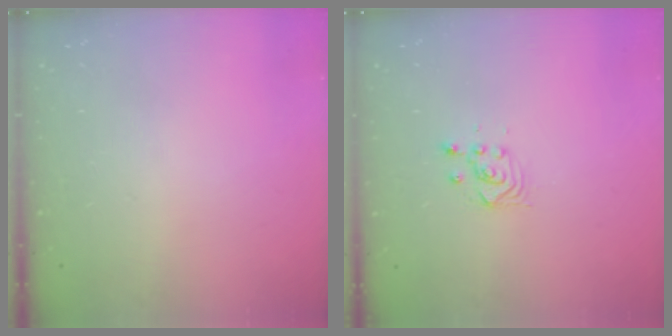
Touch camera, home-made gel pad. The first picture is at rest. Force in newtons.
{"total": 3.3, "press": 3.2, "slide": 0.4}